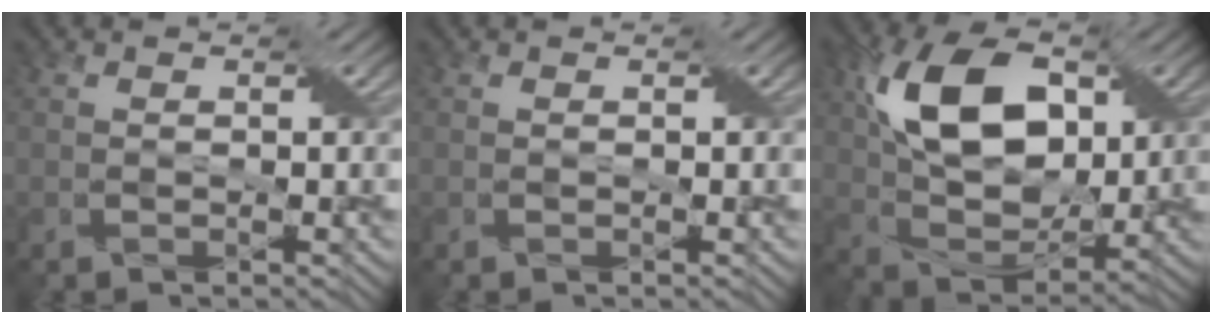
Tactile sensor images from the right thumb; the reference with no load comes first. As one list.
[{"total": 0.0}, {"total": 13.5, "force": [3.9, 8.3, 9.9], "torque": [-0.205, 0.013, 0.071]}]